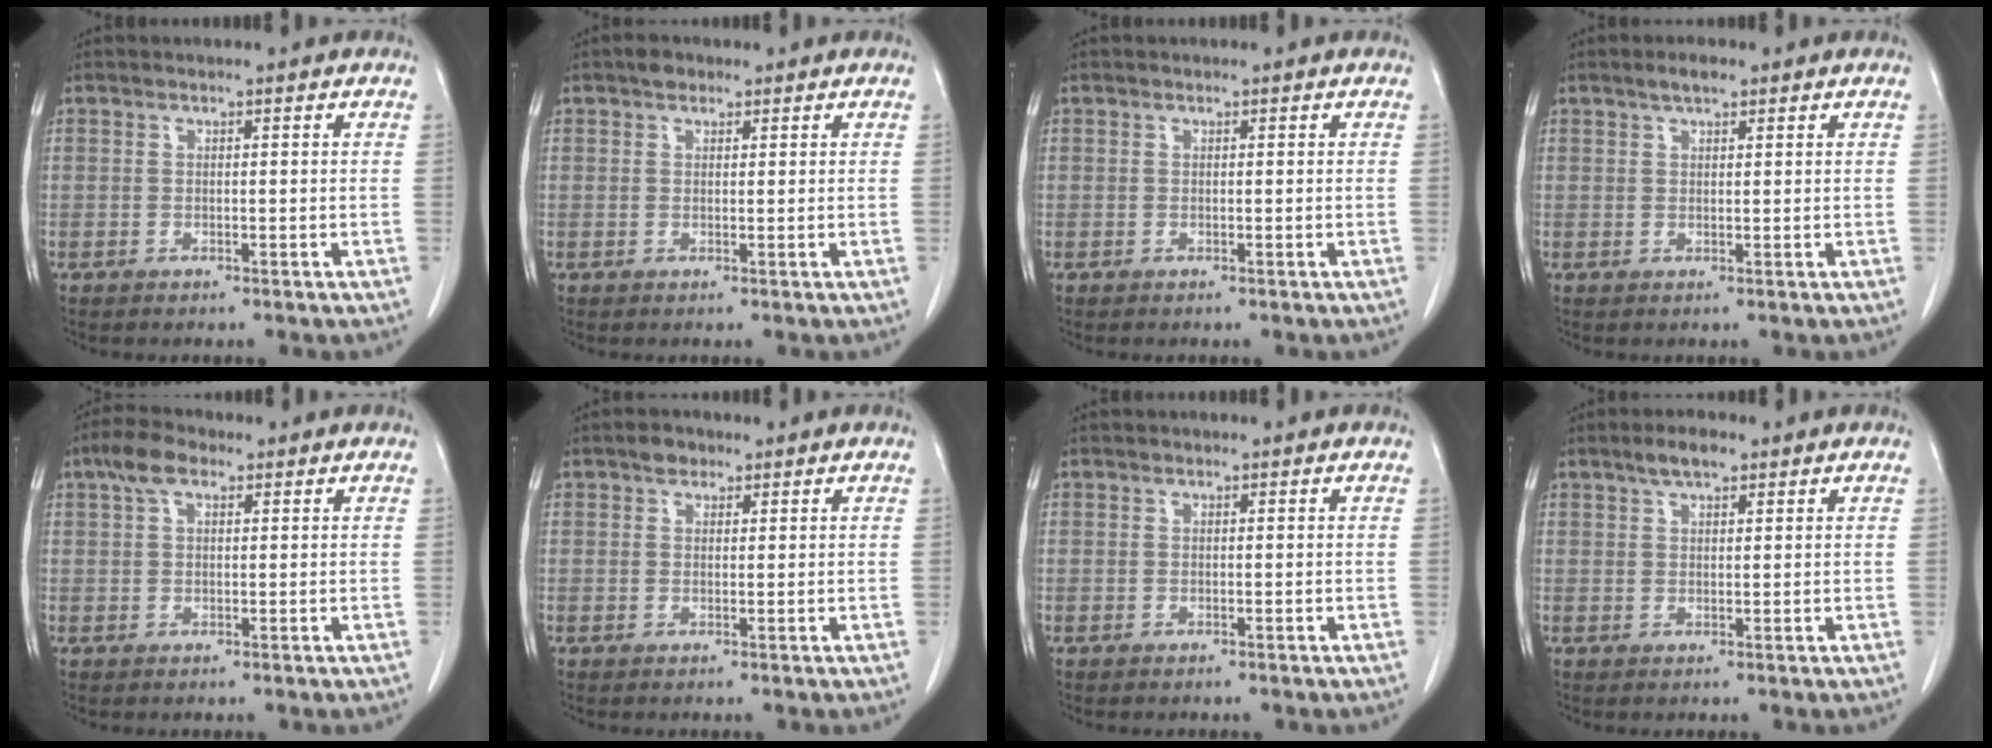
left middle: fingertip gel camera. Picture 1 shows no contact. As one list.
[{"total": 1.6, "force": [1.1, 0.9, 0.6], "torque": [-0.012, 0.006, 0.016]}, {"total": 0.0}, {"total": 2.2, "force": [1.6, 0.7, 1.3], "torque": [-0.027, 0.006, 0.028]}, {"total": 4.4, "force": [2.4, 2.1, 3.1], "torque": [-0.066, 0.019, 0.045]}, {"total": 1.9, "force": [1.2, 1.2, 0.6], "torque": [-0.011, 0.004, 0.019]}, {"total": 0.0}, {"total": 3.4, "force": [2.3, 1.1, 2.1], "torque": [-0.043, 0.007, 0.042]}]